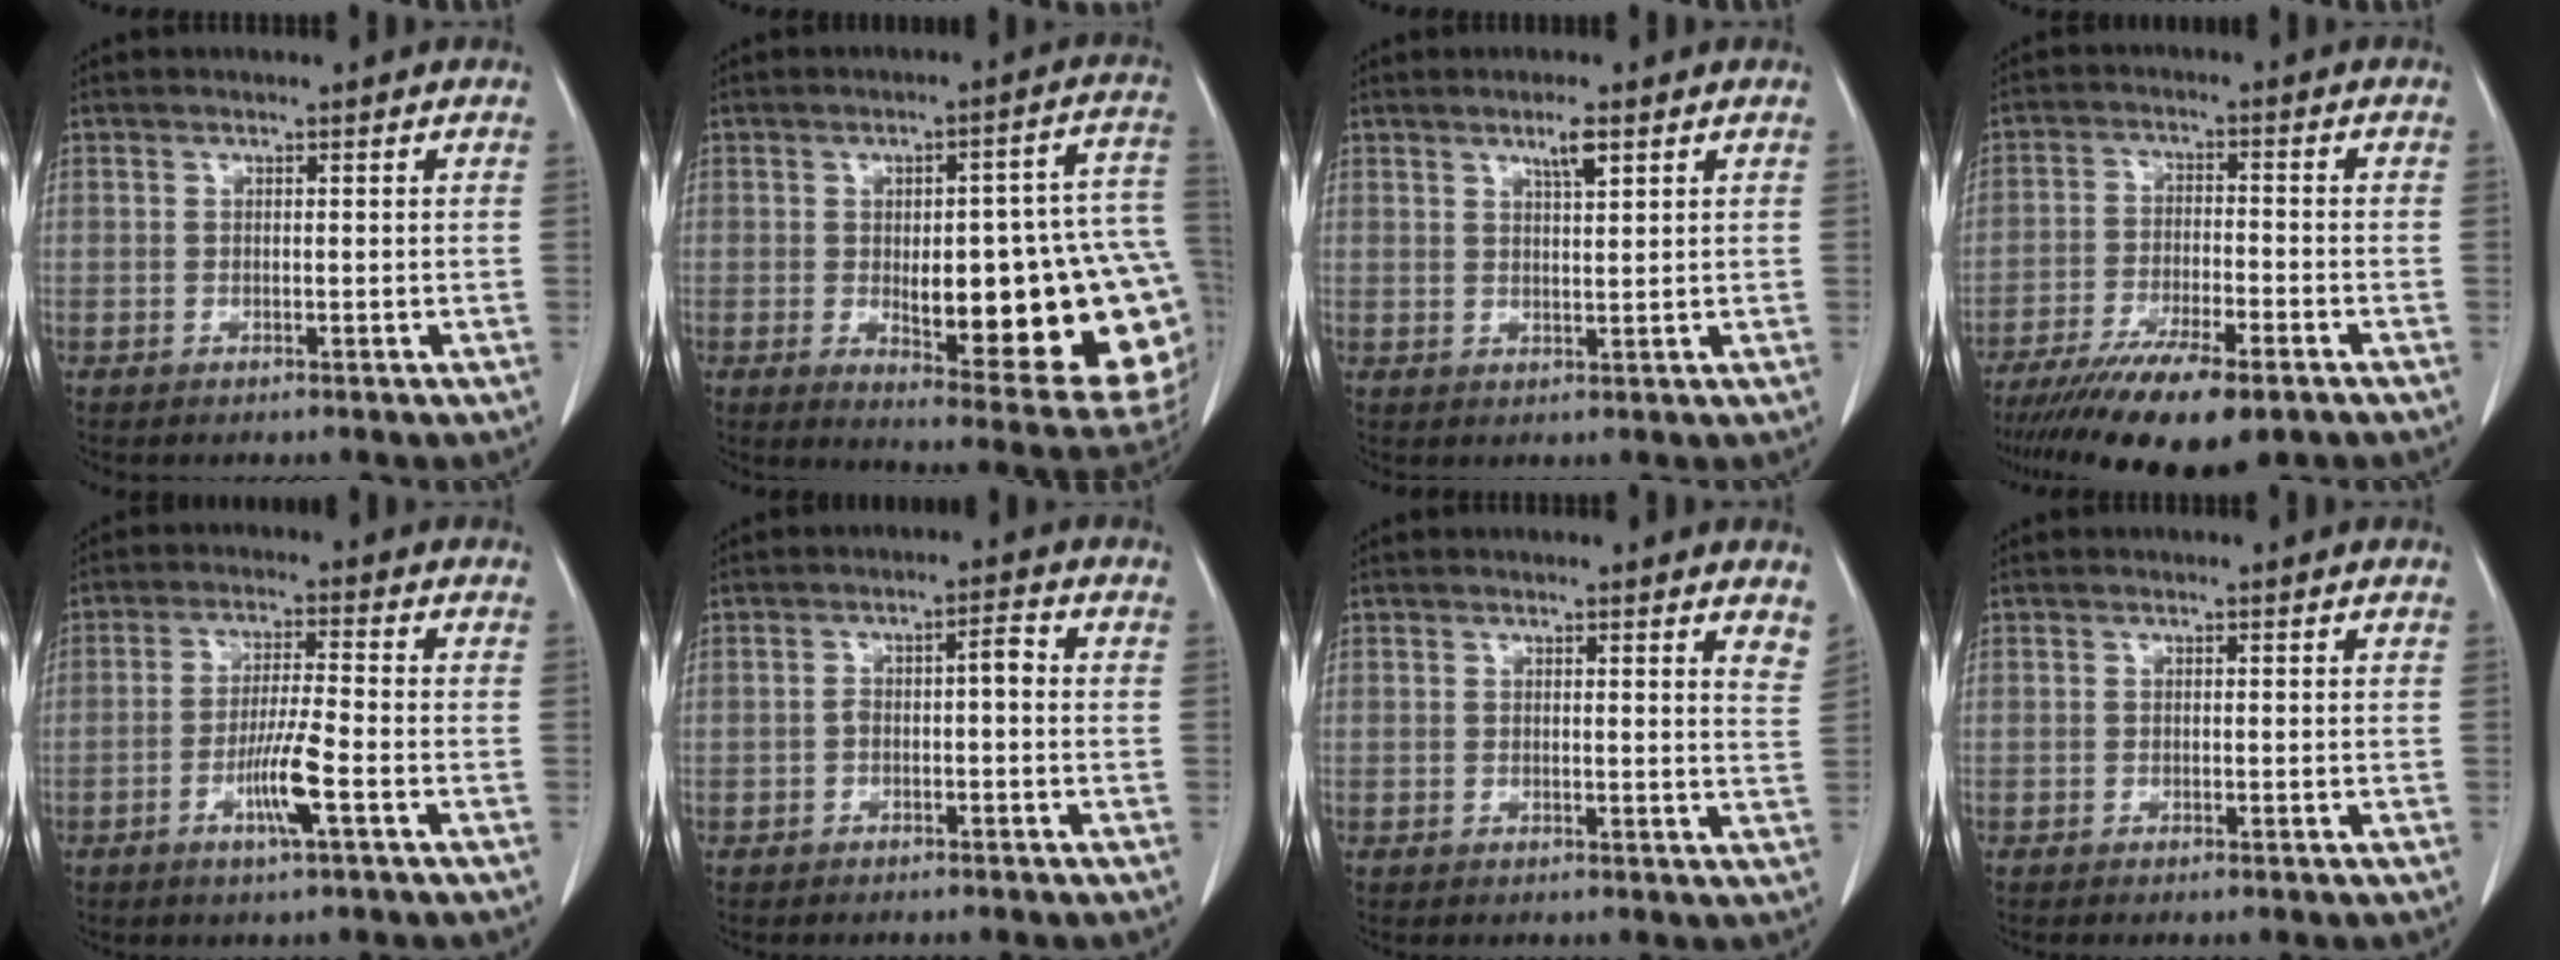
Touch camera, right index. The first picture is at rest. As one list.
[{"total": 25.3, "force": [-3.3, 6.1, 24.4], "torque": [-0.227, 0.013, -0.022]}, {"total": 2.9, "force": [1.8, 0.2, 2.3], "torque": [-0.044, -0.001, 0.032]}, {"total": 13.7, "force": [-9.9, 2.7, 9.1], "torque": [-0.158, -0.031, -0.162]}, {"total": 6.6, "force": [-2.7, -0.2, 6.1], "torque": [-0.117, -0.008, -0.052]}, {"total": 3.0, "force": [-0.5, 0.8, 2.8], "torque": [-0.048, 0.018, -0.007]}, {"total": 4.0, "force": [3.6, 0.4, 1.7], "torque": [-0.020, -0.017, 0.021]}, {"total": 0.0}]